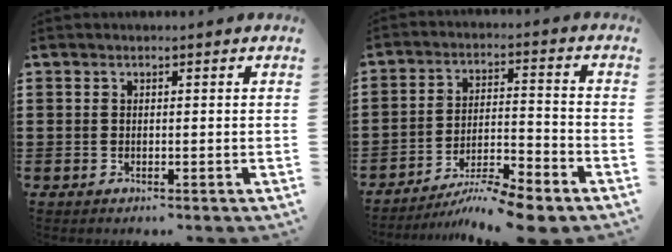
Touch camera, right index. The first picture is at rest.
{"total": 6.9, "force": [-6.2, 0.0, 3.0], "torque": [-0.052, 0.001, -0.121]}